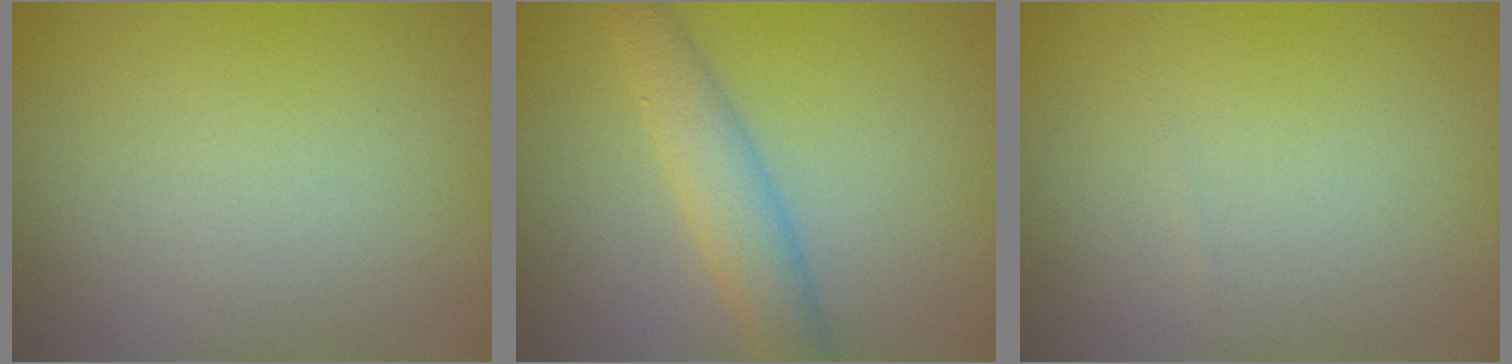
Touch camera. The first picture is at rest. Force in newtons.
{"total": 3.7, "press": 3.7, "slide": 0.1}
{"total": 0.0}